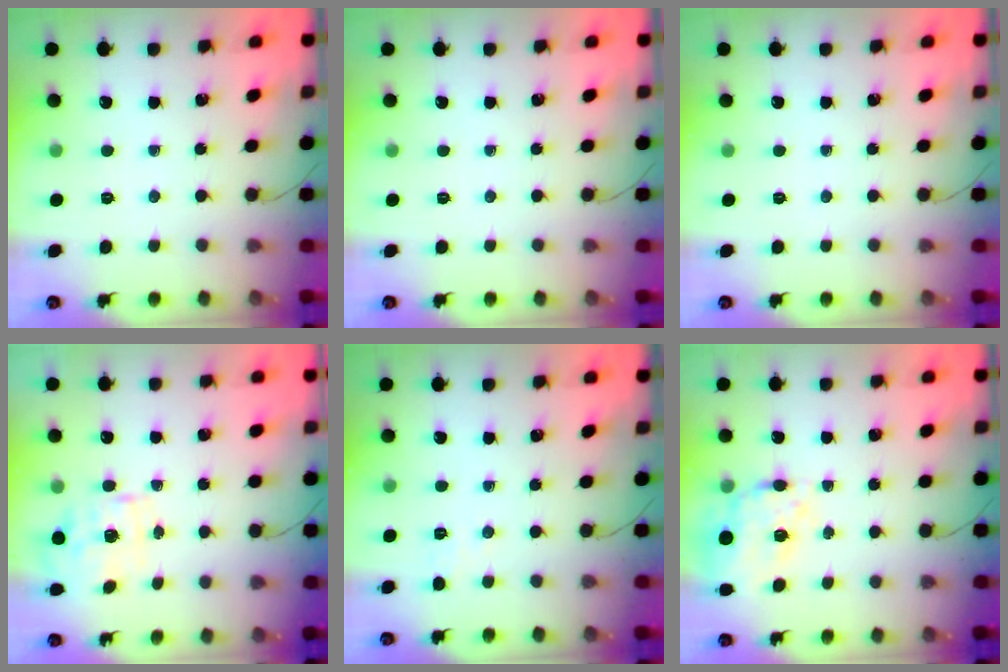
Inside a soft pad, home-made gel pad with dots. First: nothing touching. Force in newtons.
{"total": 0.0}
{"total": 0.0}
{"total": 2.3, "press": 2.3, "slide": 0.3}
{"total": 1.2, "press": 0.3, "slide": 1.2}
{"total": 16.7, "press": 16.3, "slide": 3.5}